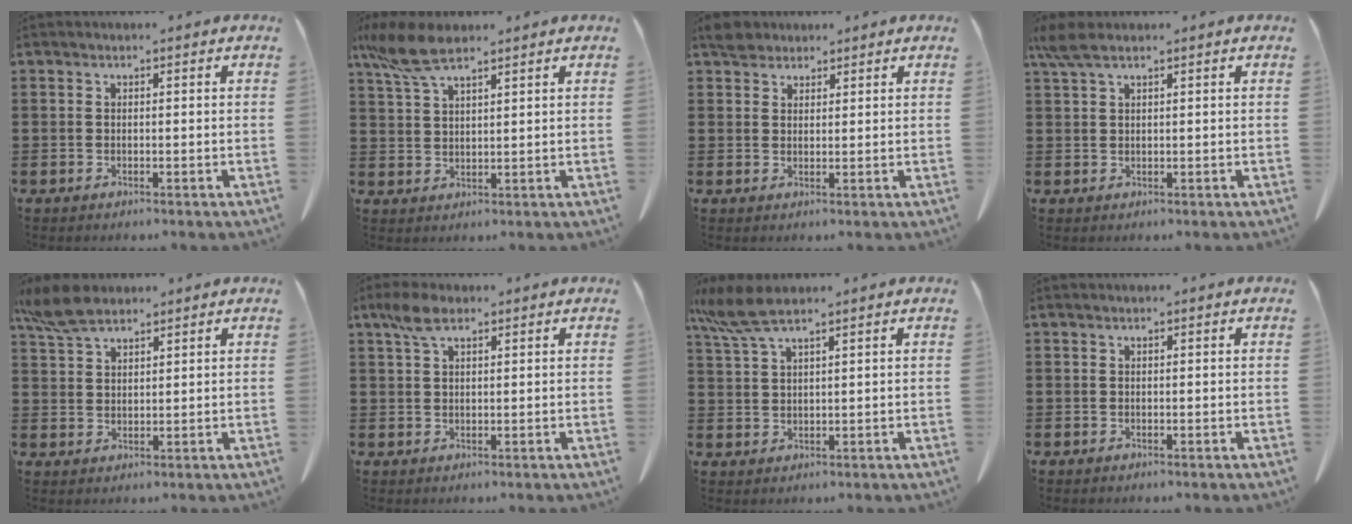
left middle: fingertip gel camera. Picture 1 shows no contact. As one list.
[{"total": 7.1, "force": [5.0, 1.9, 4.6], "torque": [-0.117, -0.011, 0.089]}, {"total": 2.9, "force": [2.5, 1.3, 0.7], "torque": [-0.014, 0.001, 0.049]}, {"total": 3.3, "force": [2.0, 0.7, 2.4], "torque": [-0.060, -0.003, 0.036]}, {"total": 6.1, "force": [4.6, 2.0, 3.4], "torque": [-0.087, -0.006, 0.087]}, {"total": 4.2, "force": [2.4, 1.7, 3.0], "torque": [-0.068, 0.005, 0.044]}, {"total": 6.2, "force": [4.5, 1.0, 4.2], "torque": [-0.107, -0.010, 0.080]}, {"total": 0.0}]